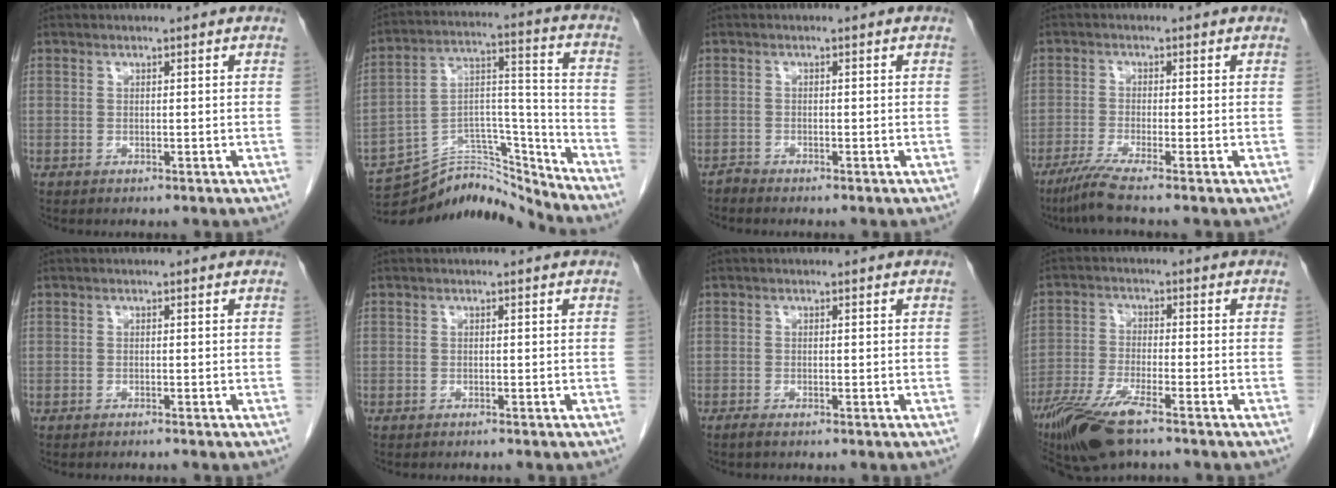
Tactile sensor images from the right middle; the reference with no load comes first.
{"total": 14.3, "force": [-14.3, 1.0, 0.7], "torque": [-0.006, 0.068, -0.245]}
{"total": 0.8, "force": [-0.8, -0.2, -0.2], "torque": [0.006, -0.004, -0.017]}
{"total": 4.5, "force": [-3.4, -1.1, 2.8], "torque": [-0.057, -0.017, -0.073]}
{"total": 1.0, "force": [-0.9, -0.2, 0.4], "torque": [-0.005, 0.001, -0.013]}
{"total": 0.7, "force": [-0.6, 0.0, 0.3], "torque": [-0.003, 0.000, -0.011]}
{"total": 0.9, "force": [-0.7, 0.0, 0.5], "torque": [-0.014, -0.002, -0.014]}
{"total": 9.8, "force": [-6.8, 1.6, 6.8], "torque": [-0.135, -0.022, -0.126]}